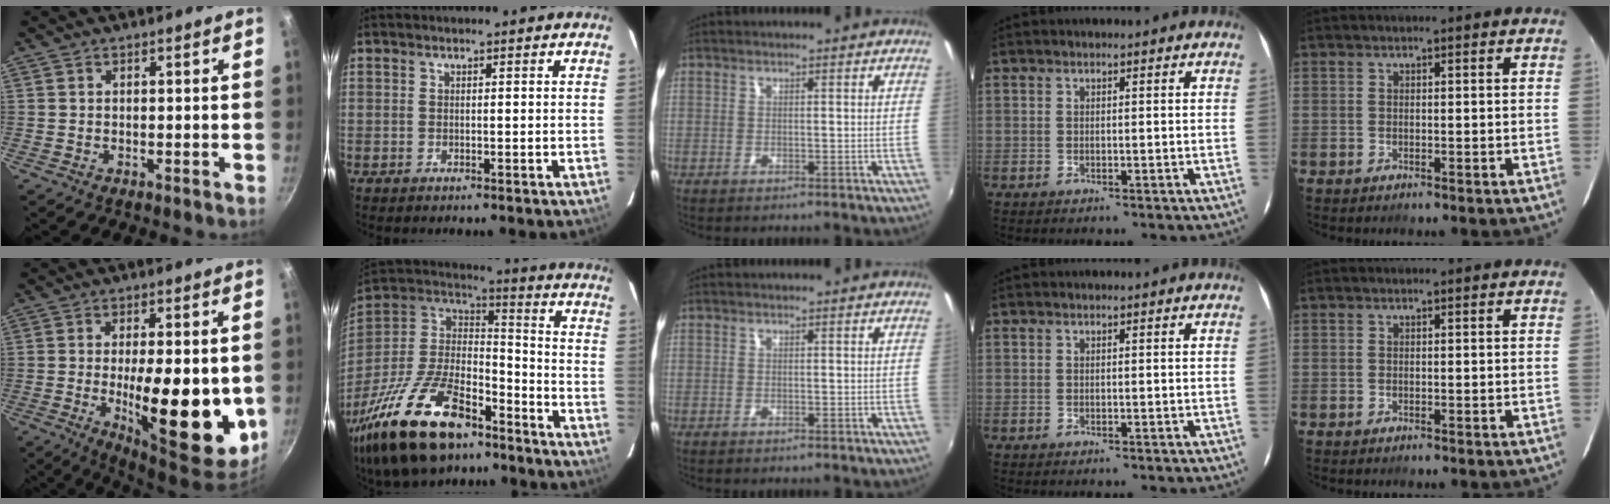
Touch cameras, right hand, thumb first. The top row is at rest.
{"thumb": {"total": 18.6, "force": [-2.7, 6.7, 17.2], "torque": [-0.239, -0.005, -0.030]}, "index": {"total": 28.6, "force": [-18.7, 12.8, 17.4], "torque": [-0.363, -0.020, -0.310]}}